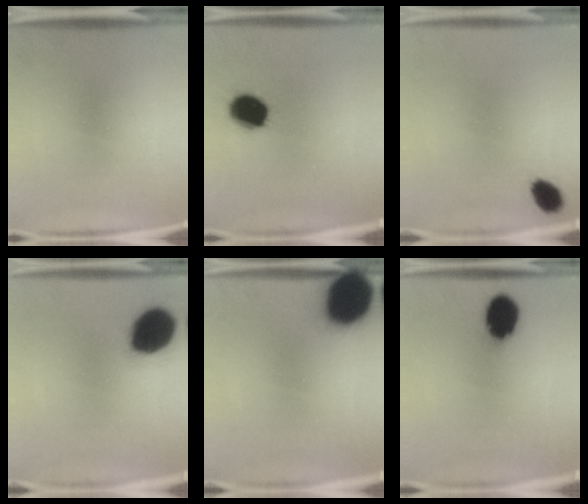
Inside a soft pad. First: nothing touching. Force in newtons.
{"total": 11.8}
{"total": 4.8}
{"total": 17.6}
{"total": 21.3}
{"total": 11.8}